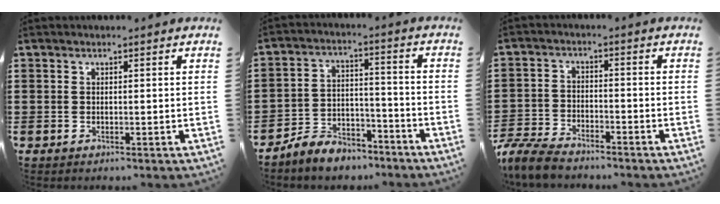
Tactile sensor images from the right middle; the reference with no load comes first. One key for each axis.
{"total": 6.0, "fx": -5.8, "fy": 1.5, "fz": 0.7, "tx": -0.017, "ty": 0.013, "tz": -0.117}
{"total": 5.9, "fx": -5.6, "fy": 1.1, "fz": 1.5, "tx": -0.048, "ty": 0.001, "tz": -0.116}